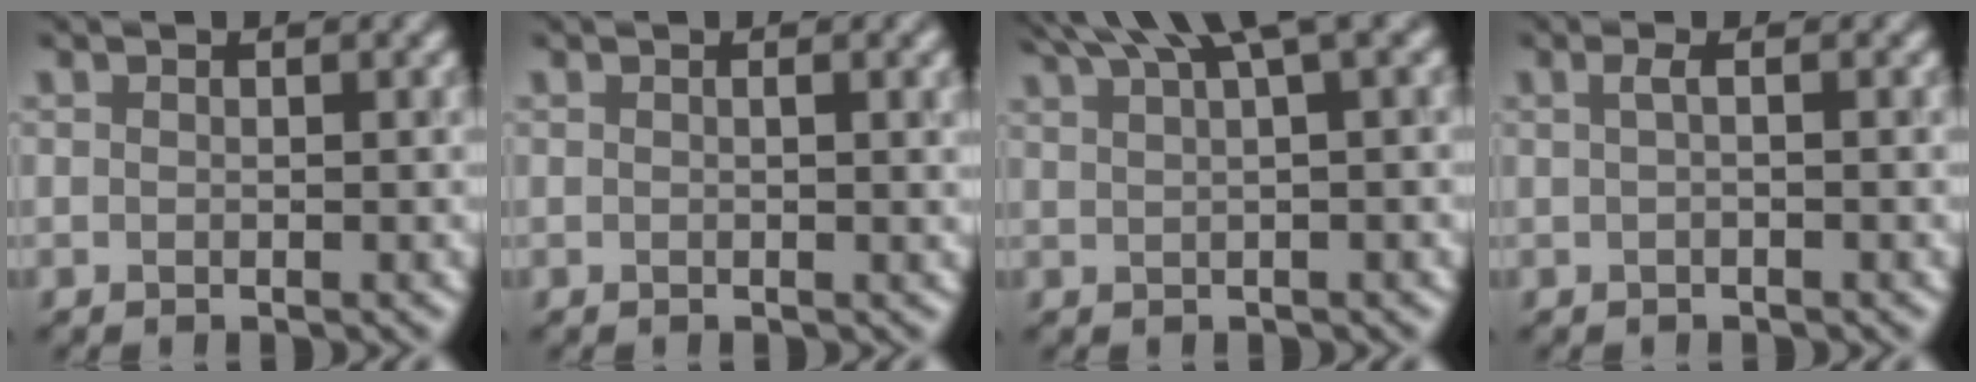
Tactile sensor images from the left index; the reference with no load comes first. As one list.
[{"total": 2.2, "force": [0.4, 0.8, 2.0], "torque": [-0.018, 0.008, -0.003]}, {"total": 6.3, "force": [4.5, 0.9, 4.3], "torque": [-0.050, 0.023, 0.068]}, {"total": 1.0, "force": [0.1, 0.3, 1.0], "torque": [-0.015, 0.003, -0.002]}]